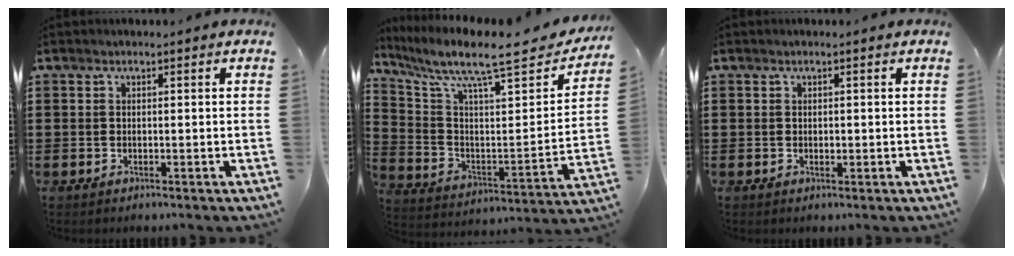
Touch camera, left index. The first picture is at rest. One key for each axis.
{"total": 9.7, "fx": 7.8, "fy": 1.2, "fz": 5.6, "tx": -0.129, "ty": -0.067, "tz": 0.119}
{"total": 0.6, "fx": 0.1, "fy": 0.3, "fz": 0.5, "tx": -0.010, "ty": 0.001, "tz": 0.003}